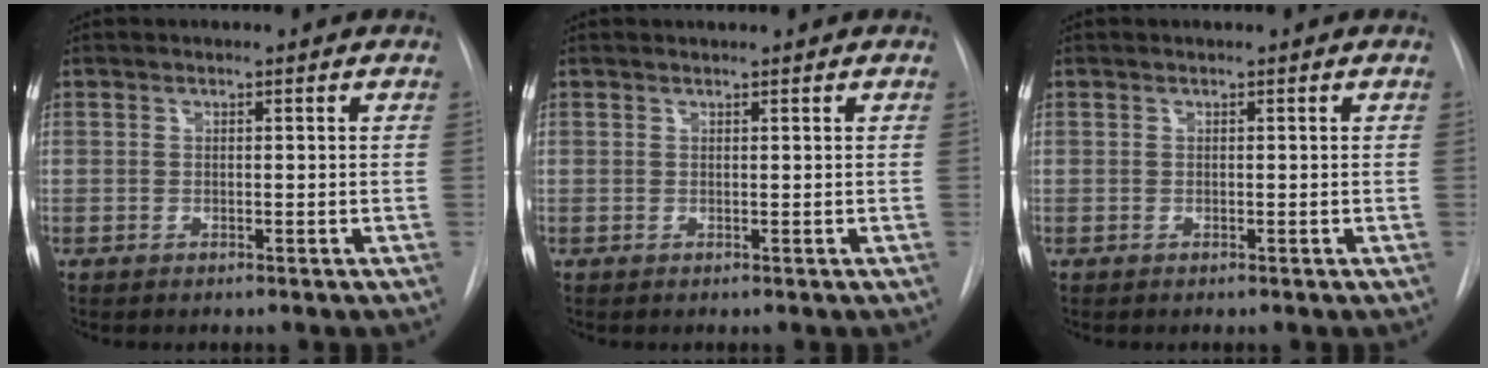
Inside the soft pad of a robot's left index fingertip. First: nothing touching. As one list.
[{"total": 0.0}, {"total": 0.0}]